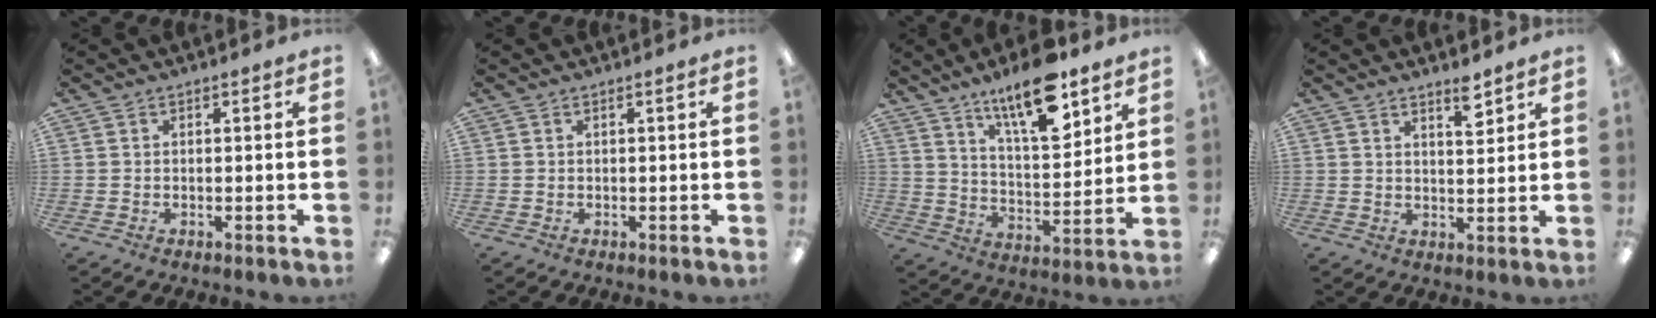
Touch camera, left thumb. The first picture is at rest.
{"total": 0.0}
{"total": 16.2, "force": [11.4, 5.0, 10.4], "torque": [-0.162, -0.062, 0.188]}
{"total": 4.6, "force": [3.7, 1.1, 2.5], "torque": [-0.026, -0.026, 0.059]}